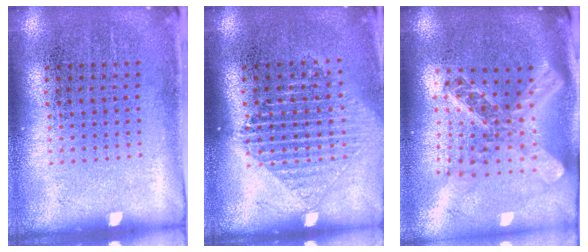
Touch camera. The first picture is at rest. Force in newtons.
{"total": 1.4, "press": 1.3, "slide": 0.6}
{"total": 2.5, "press": 1.9, "slide": 1.5}